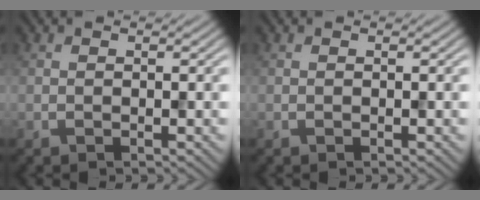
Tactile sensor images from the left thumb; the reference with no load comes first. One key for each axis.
{"total": 0.0}